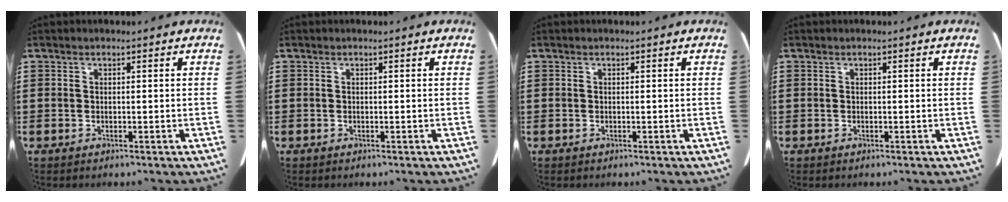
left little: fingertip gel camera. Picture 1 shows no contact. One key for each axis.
{"total": 0.0}
{"total": 0.0}
{"total": 0.0}